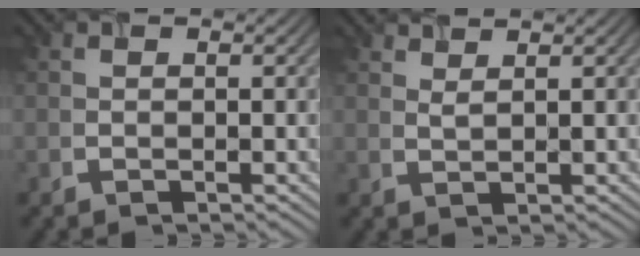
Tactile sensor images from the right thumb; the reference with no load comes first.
{"total": 1.8, "force": [1.7, 0.1, 0.7], "torque": [-0.009, 0.002, 0.035]}